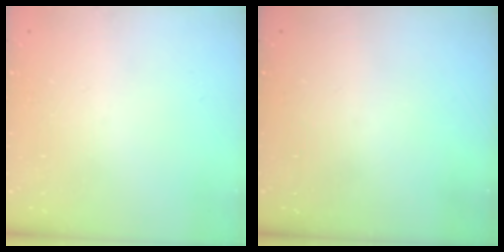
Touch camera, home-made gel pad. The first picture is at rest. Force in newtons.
{"total": 0.0}